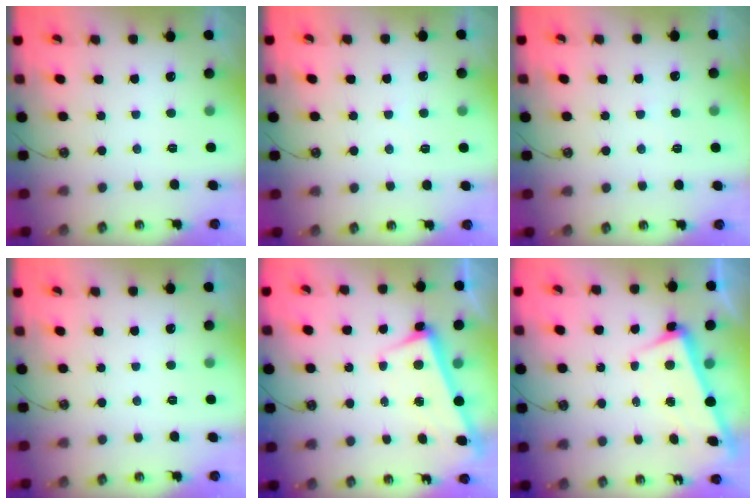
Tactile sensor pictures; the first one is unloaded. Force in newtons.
{"total": 2.9, "press": 2.9, "slide": 0.3}
{"total": 2.3, "press": 2.3, "slide": 0.2}
{"total": 0.0}
{"total": 2.8, "press": 2.7, "slide": 0.7}
{"total": 3.0, "press": 2.8, "slide": 1.1}